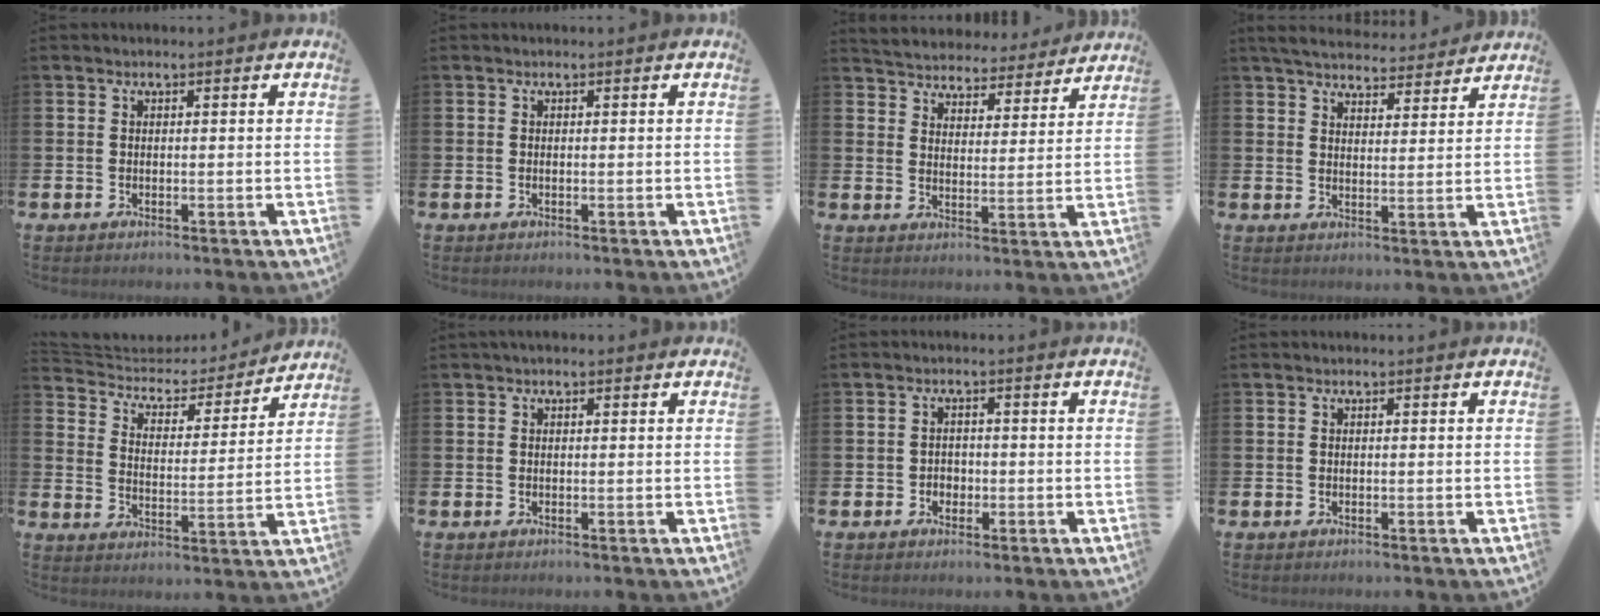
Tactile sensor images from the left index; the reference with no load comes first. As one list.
[{"total": 0.0}, {"total": 5.1, "force": [5.0, 1.0, -0.2], "torque": [-0.018, -0.041, 0.084]}, {"total": 5.3, "force": [5.1, 1.2, 0.8], "torque": [-0.029, -0.033, 0.089]}, {"total": 5.0, "force": [4.3, 2.3, 0.7], "torque": [-0.043, -0.036, 0.067]}, {"total": 0.5, "force": [0.3, 0.3, 0.3], "torque": [-0.004, 0.004, 0.003]}, {"total": 1.8, "force": [-0.5, 1.6, 0.5], "torque": [-0.001, 0.001, -0.017]}, {"total": 0.0}]